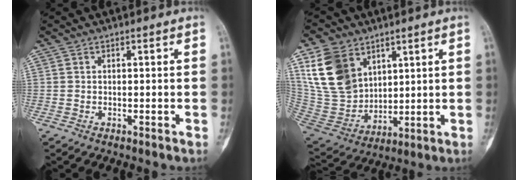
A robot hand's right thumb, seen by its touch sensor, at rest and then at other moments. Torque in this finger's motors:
{"motor_torque": [-1.46, 2.05, 0.74, 0.15, 0.24]}